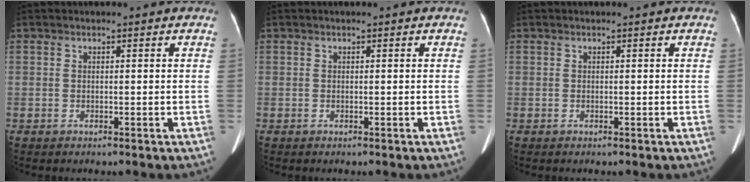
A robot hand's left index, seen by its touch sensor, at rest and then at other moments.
{"total": 0.0}
{"total": 0.0}